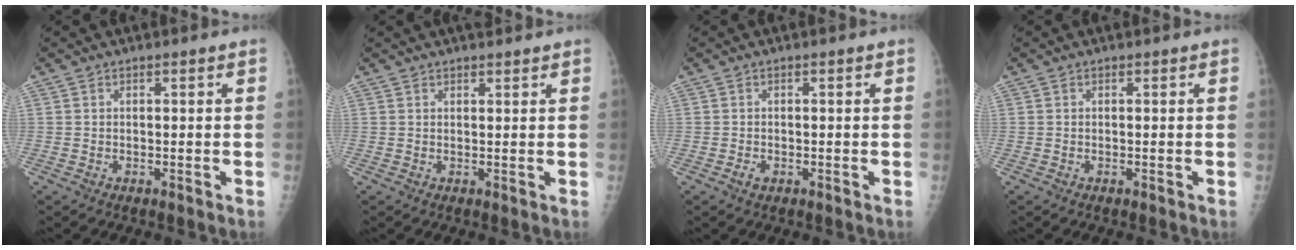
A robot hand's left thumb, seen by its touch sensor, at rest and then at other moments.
{"total": 3.2, "force": [2.7, 0.8, 1.5], "torque": [-0.006, 0.006, 0.036]}
{"total": 1.0, "force": [-0.4, 0.6, 0.7], "torque": [-0.016, 0.003, -0.007]}
{"total": 0.0}